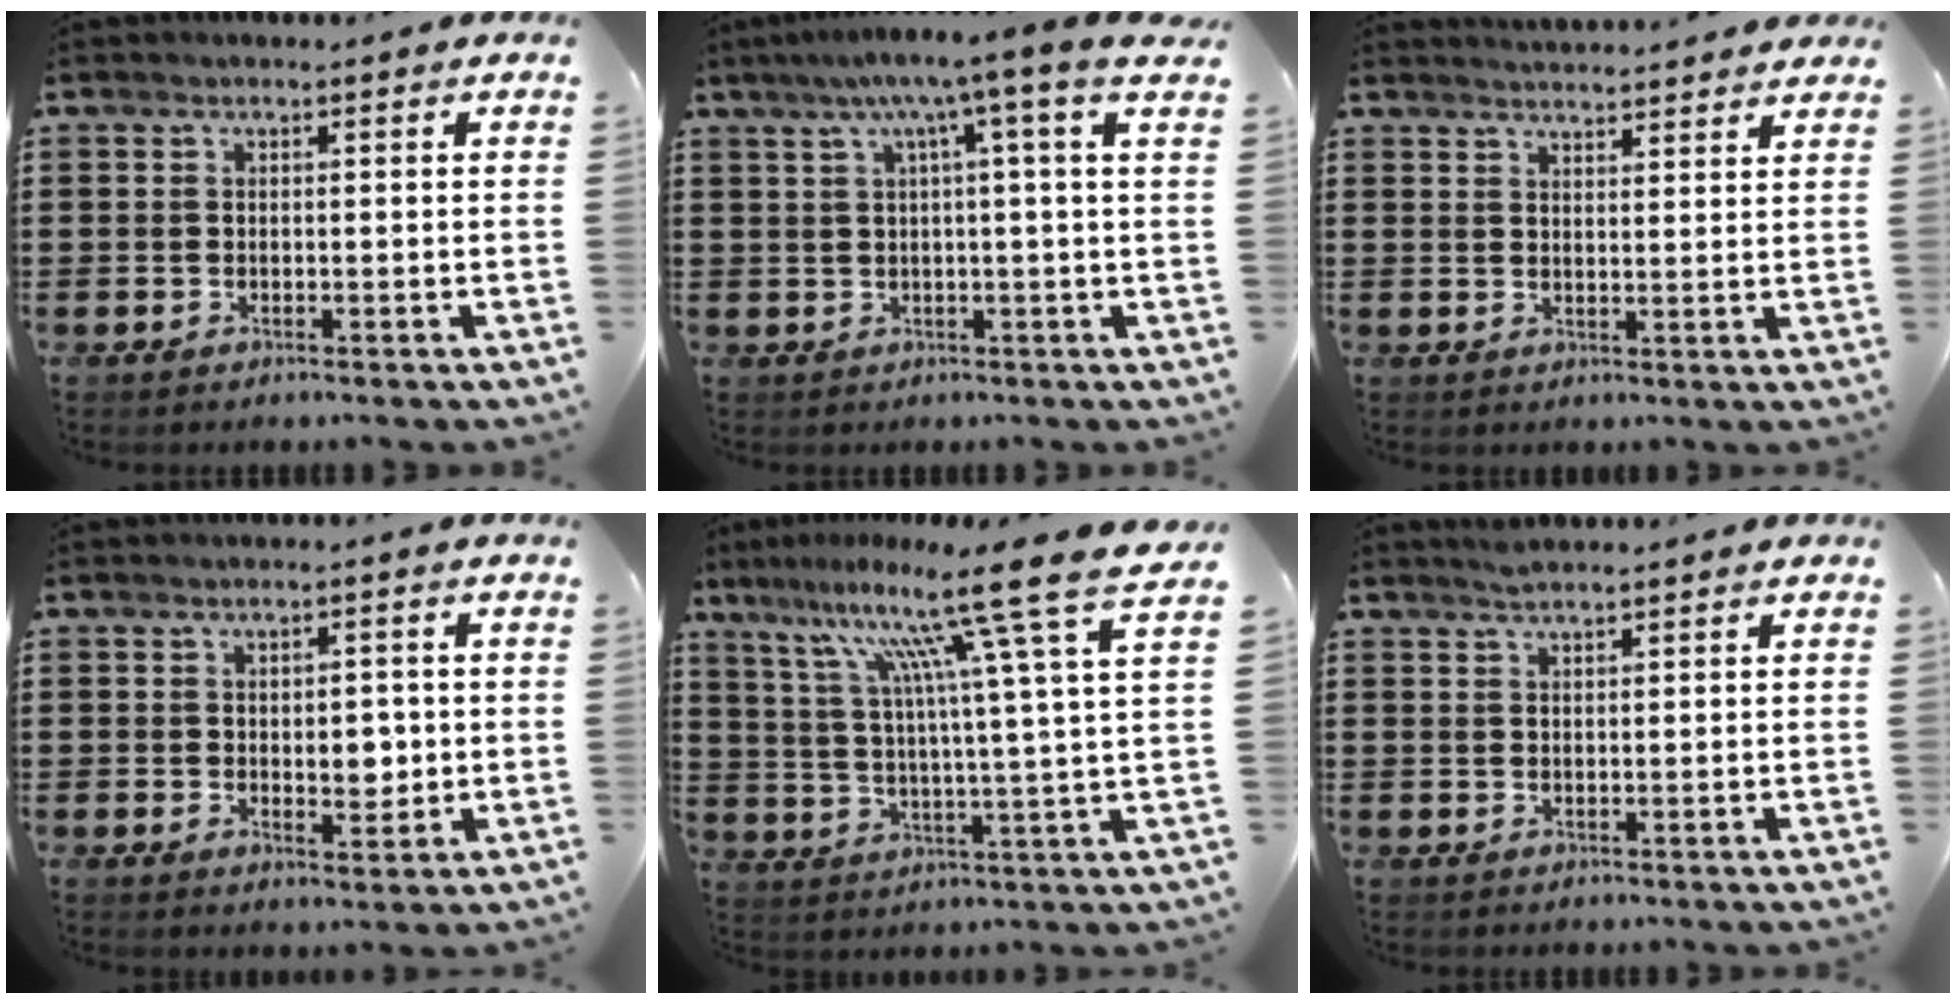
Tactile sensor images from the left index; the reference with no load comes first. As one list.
[{"total": 5.6, "force": [2.1, -0.8, 5.1], "torque": [-0.104, -0.006, 0.026]}, {"total": 2.8, "force": [2.8, -0.2, 0.0], "torque": [-0.009, -0.010, 0.053]}, {"total": 3.9, "force": [0.1, 2.3, 3.1], "torque": [-0.040, -0.001, -0.008]}, {"total": 15.1, "force": [9.9, -0.2, 11.3], "torque": [-0.219, -0.066, 0.145]}, {"total": 1.5, "force": [1.4, -0.1, 0.6], "torque": [-0.013, 0.000, 0.026]}]